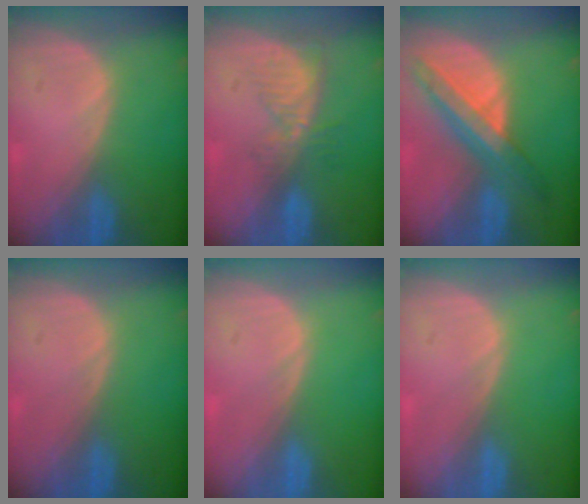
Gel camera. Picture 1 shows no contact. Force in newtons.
{"total": 5.3, "press": 4.7, "slide": 2.5}
{"total": 8.7, "press": 7.4, "slide": 4.5}
{"total": 0.0}
{"total": 0.0}
{"total": 0.0}